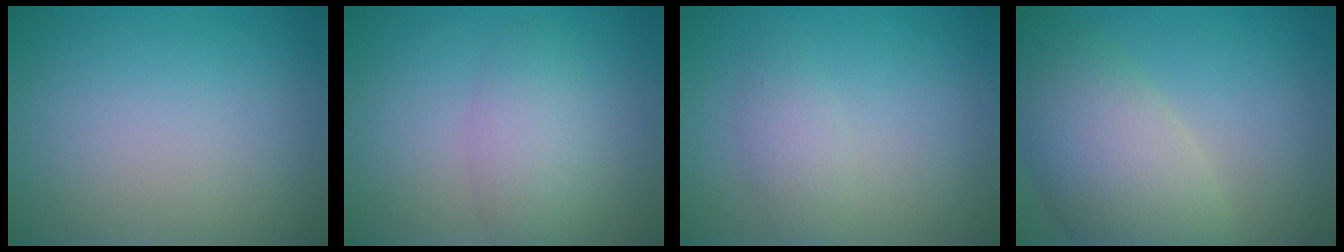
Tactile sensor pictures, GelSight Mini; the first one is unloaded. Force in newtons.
{"total": 3.3, "press": 3.3, "slide": 0.1}
{"total": 1.8, "press": 1.8, "slide": 0.1}
{"total": 8.2, "press": 8.2, "slide": 0.5}